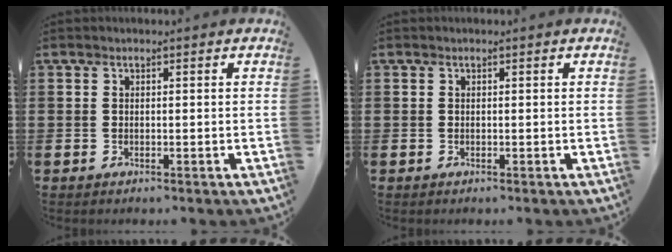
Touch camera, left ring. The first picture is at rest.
{"total": 0.0}